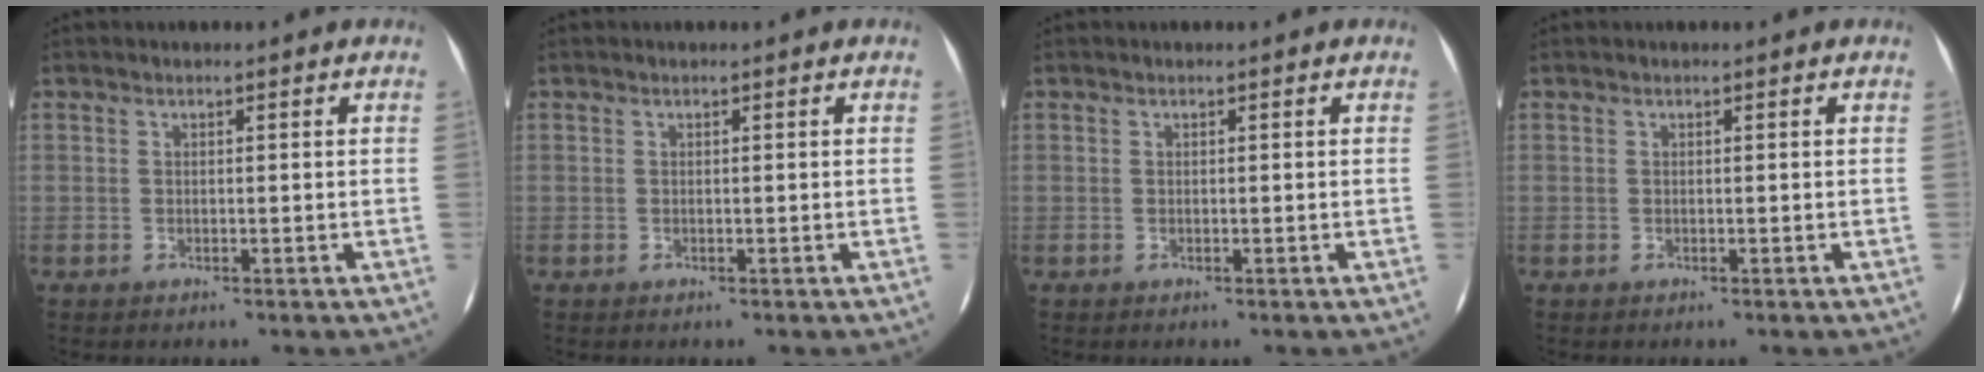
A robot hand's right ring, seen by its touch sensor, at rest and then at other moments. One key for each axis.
{"total": 0.0}
{"total": 0.0}
{"total": 0.0}